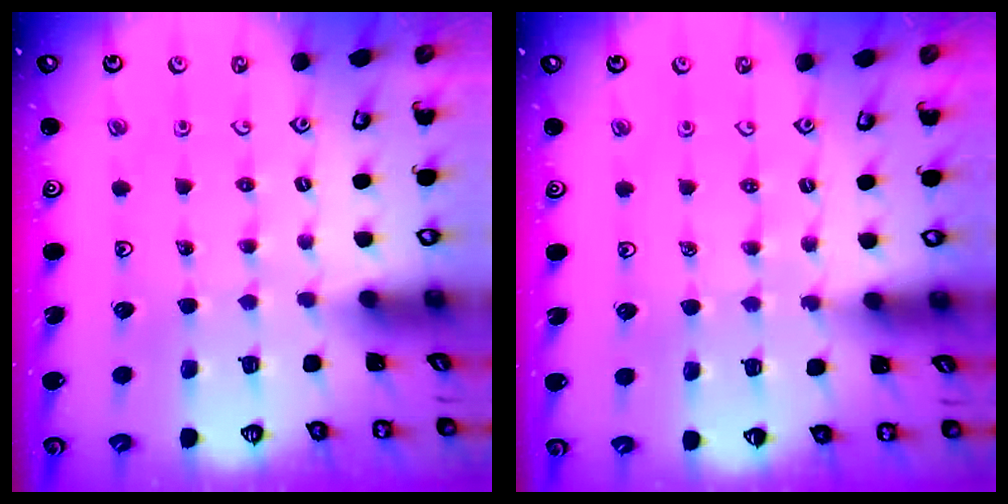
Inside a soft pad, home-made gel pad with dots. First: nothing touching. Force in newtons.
{"total": 5.4, "press": 5.3, "slide": 1.3}